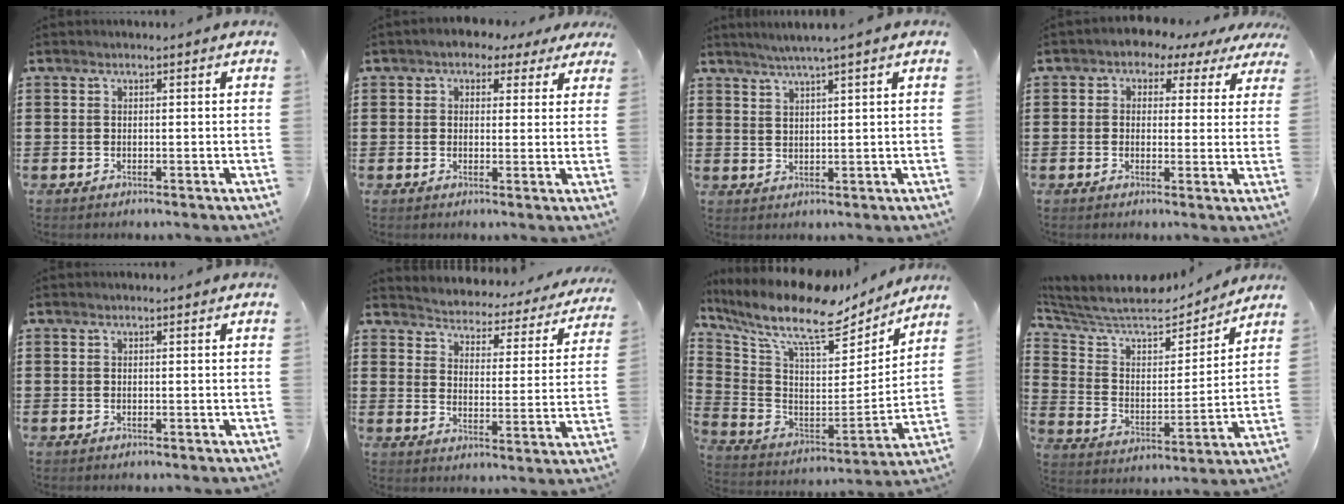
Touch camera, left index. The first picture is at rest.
{"total": 2.9, "force": [1.9, 1.9, 1.0], "torque": [-0.023, 0.005, 0.031]}
{"total": 2.3, "force": [1.8, -0.6, 1.3], "torque": [-0.030, -0.006, 0.031]}
{"total": 2.4, "force": [1.4, 1.8, 0.5], "torque": [-0.020, -0.008, 0.015]}
{"total": 0.0}
{"total": 3.3, "force": [3.3, 0.2, -0.3], "torque": [-0.020, -0.036, 0.048]}
{"total": 12.2, "force": [9.1, 3.4, 7.3], "torque": [-0.168, -0.058, 0.156]}
{"total": 8.4, "force": [7.4, 2.4, 3.2], "torque": [-0.098, -0.047, 0.124]}